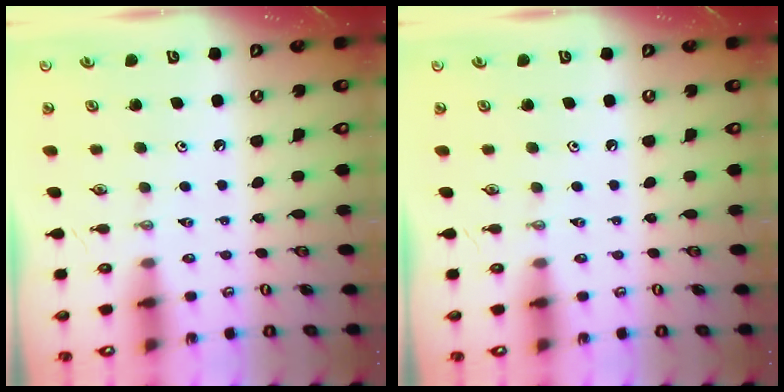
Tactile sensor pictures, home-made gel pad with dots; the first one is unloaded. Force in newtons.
{"total": 0.0}